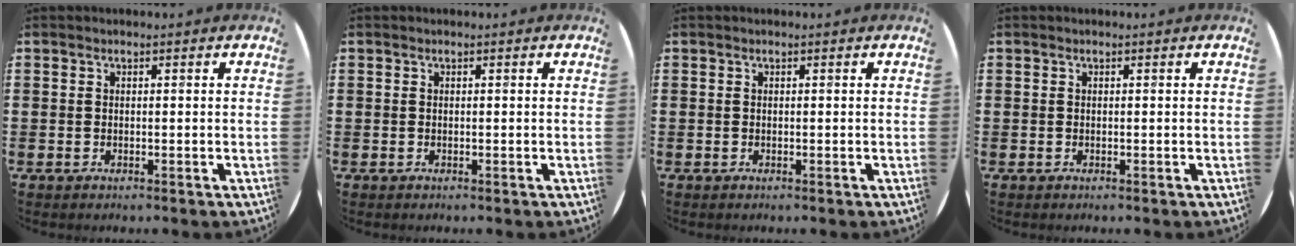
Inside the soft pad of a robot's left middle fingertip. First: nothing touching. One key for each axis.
{"total": 0.0}
{"total": 0.0}
{"total": 0.0}